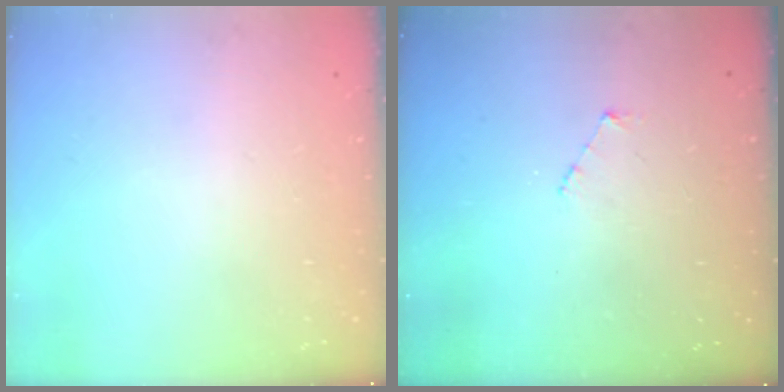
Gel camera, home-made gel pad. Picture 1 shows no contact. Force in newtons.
{"total": 3.0, "press": 3.0, "slide": 0.3}